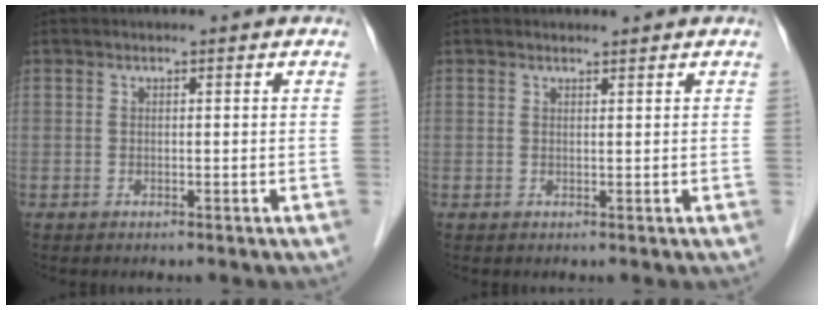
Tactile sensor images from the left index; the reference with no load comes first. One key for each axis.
{"total": 0.7, "fx": 0.7, "fy": 0.0, "fz": 0.0, "tx": -0.008, "ty": -0.002, "tz": 0.010}